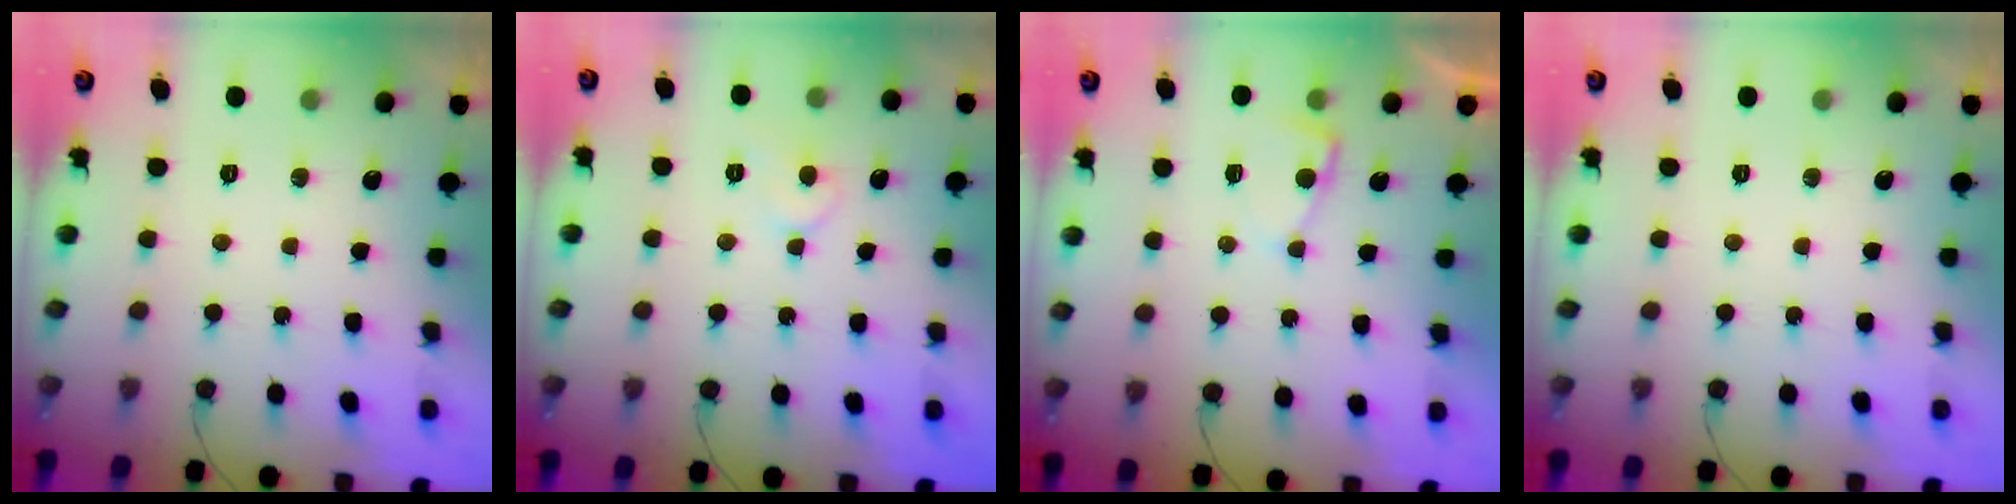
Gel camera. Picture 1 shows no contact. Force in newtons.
{"total": 5.9, "press": 5.9, "slide": 0.4}
{"total": 2.9, "press": 2.9, "slide": 0.3}
{"total": 0.0}